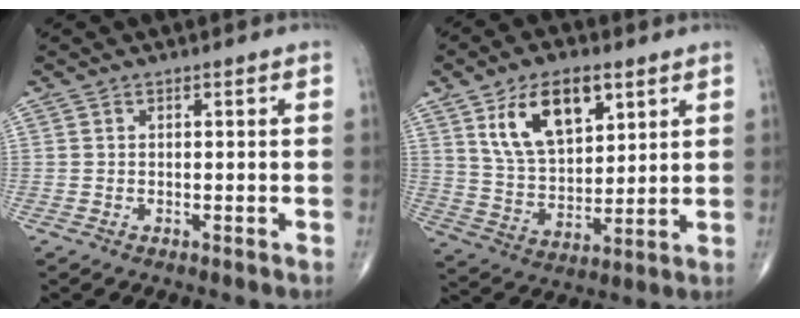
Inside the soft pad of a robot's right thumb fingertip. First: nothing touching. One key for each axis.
{"total": 14.6, "fx": 6.9, "fy": 7.7, "fz": 10.3, "tx": -0.154, "ty": -0.027, "tz": 0.135}